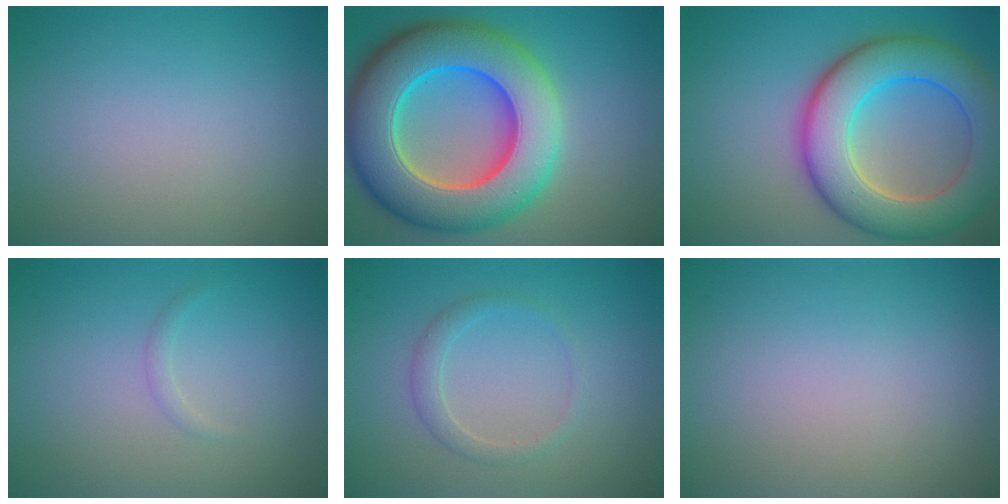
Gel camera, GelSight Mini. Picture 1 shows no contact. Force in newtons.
{"total": 13.4, "press": 13.4, "slide": 0.4}
{"total": 9.6, "press": 9.6, "slide": 0.5}
{"total": 0.7, "press": 0.7, "slide": 0.1}
{"total": 1.7, "press": 1.7, "slide": 0.2}
{"total": 0.0}